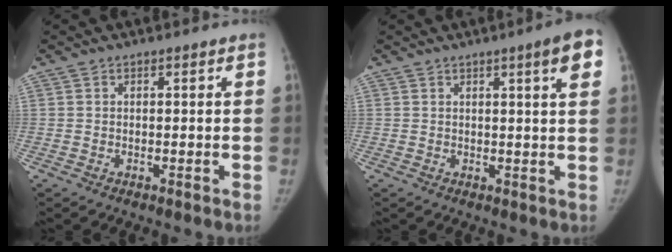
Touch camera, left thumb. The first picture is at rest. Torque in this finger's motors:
{"motor_torque": [0.10, -0.18, 0.93, -0.60, 0.10]}